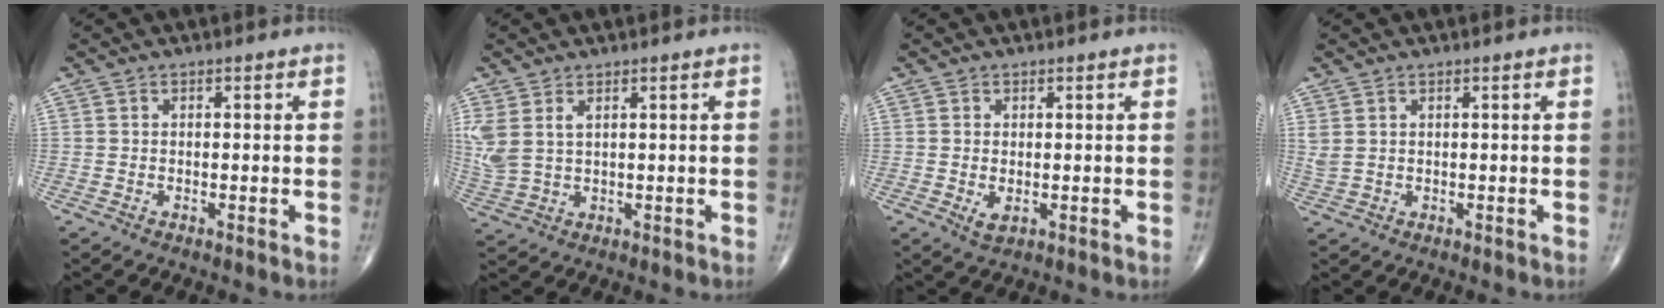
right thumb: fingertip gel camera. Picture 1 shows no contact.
{"total": 6.0, "force": [2.3, 3.2, 4.6], "torque": [-0.122, -0.001, 0.058]}
{"total": 2.1, "force": [-0.3, 1.2, 1.8], "torque": [-0.031, -0.006, 0.001]}
{"total": 2.0, "force": [0.8, 1.2, 1.4], "torque": [-0.039, 0.004, 0.024]}